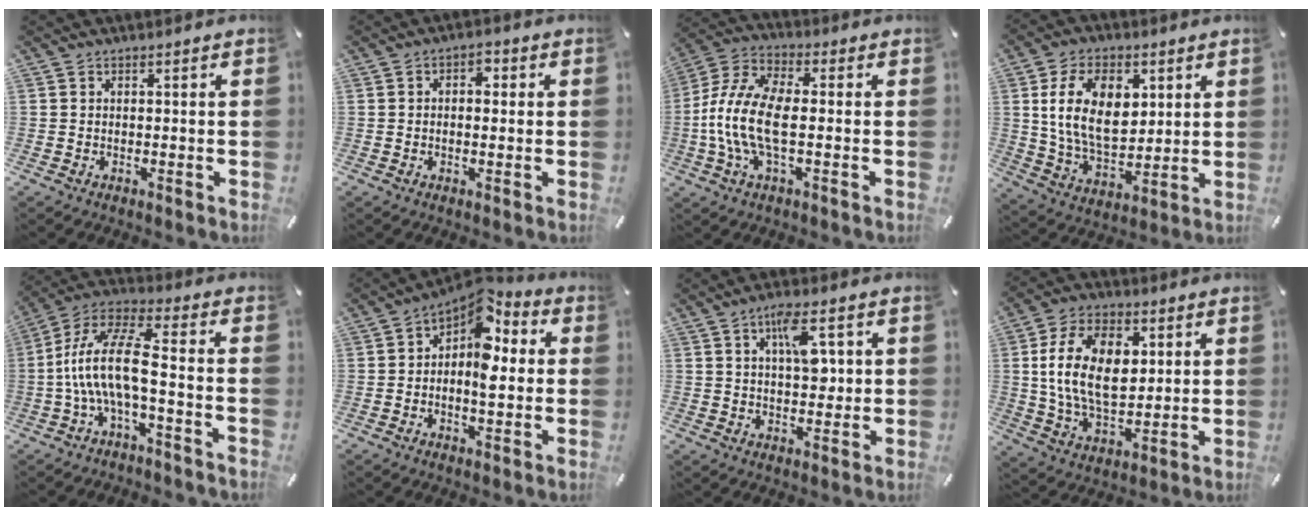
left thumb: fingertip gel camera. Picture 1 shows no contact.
{"total": 2.7, "force": [-0.1, 1.9, 1.9], "torque": [-0.022, 0.005, -0.009]}
{"total": 12.8, "force": [-1.9, 5.9, 11.2], "torque": [-0.245, -0.008, -0.034]}
{"total": 15.6, "force": [4.4, 10.2, 10.9], "torque": [-0.213, 0.003, 0.078]}
{"total": 14.0, "force": [-2.7, 4.5, 12.9], "torque": [-0.271, -0.004, -0.050]}
{"total": 10.4, "force": [2.8, 6.3, 7.8], "torque": [-0.113, -0.040, 0.046]}
{"total": 8.9, "force": [2.9, 4.4, 7.2], "torque": [-0.105, -0.005, 0.043]}
{"total": 16.4, "force": [3.5, 10.5, 12.1], "torque": [-0.242, 0.011, 0.060]}